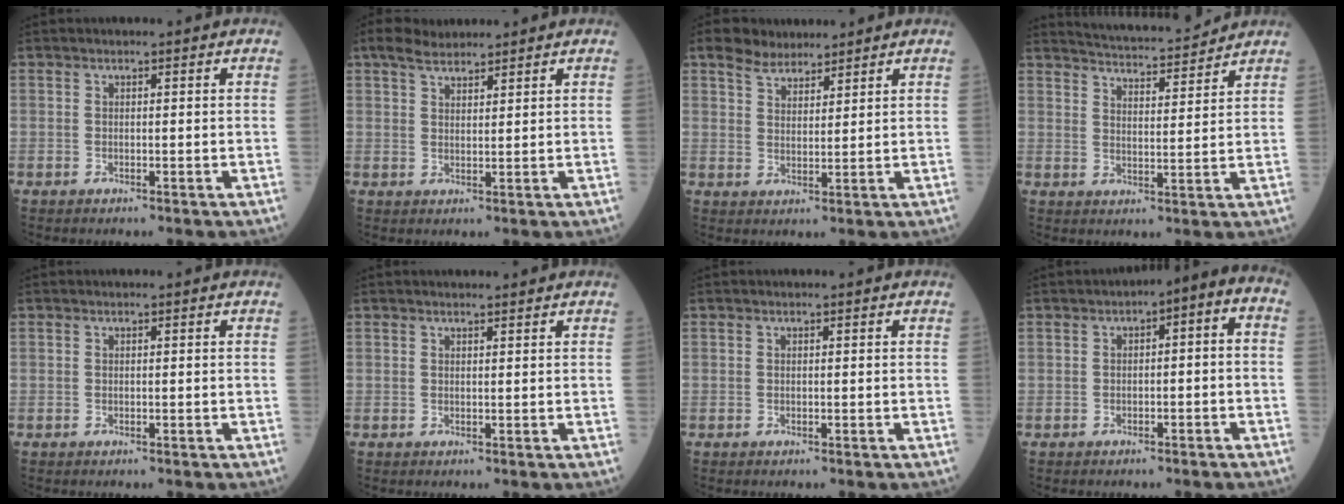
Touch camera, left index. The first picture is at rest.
{"total": 3.3, "force": [2.8, 1.2, 1.3], "torque": [-0.035, 0.014, 0.053]}
{"total": 4.5, "force": [3.7, 2.1, 1.6], "torque": [-0.044, 0.014, 0.073]}
{"total": 10.0, "force": [9.6, 0.7, 2.6], "torque": [-0.050, 0.004, 0.142]}
{"total": 0.0}
{"total": 2.3, "force": [2.1, 0.1, 0.9], "torque": [-0.011, 0.009, 0.026]}
{"total": 0.0}
{"total": 5.0, "force": [-0.9, 2.0, 4.5], "torque": [-0.055, 0.030, -0.023]}